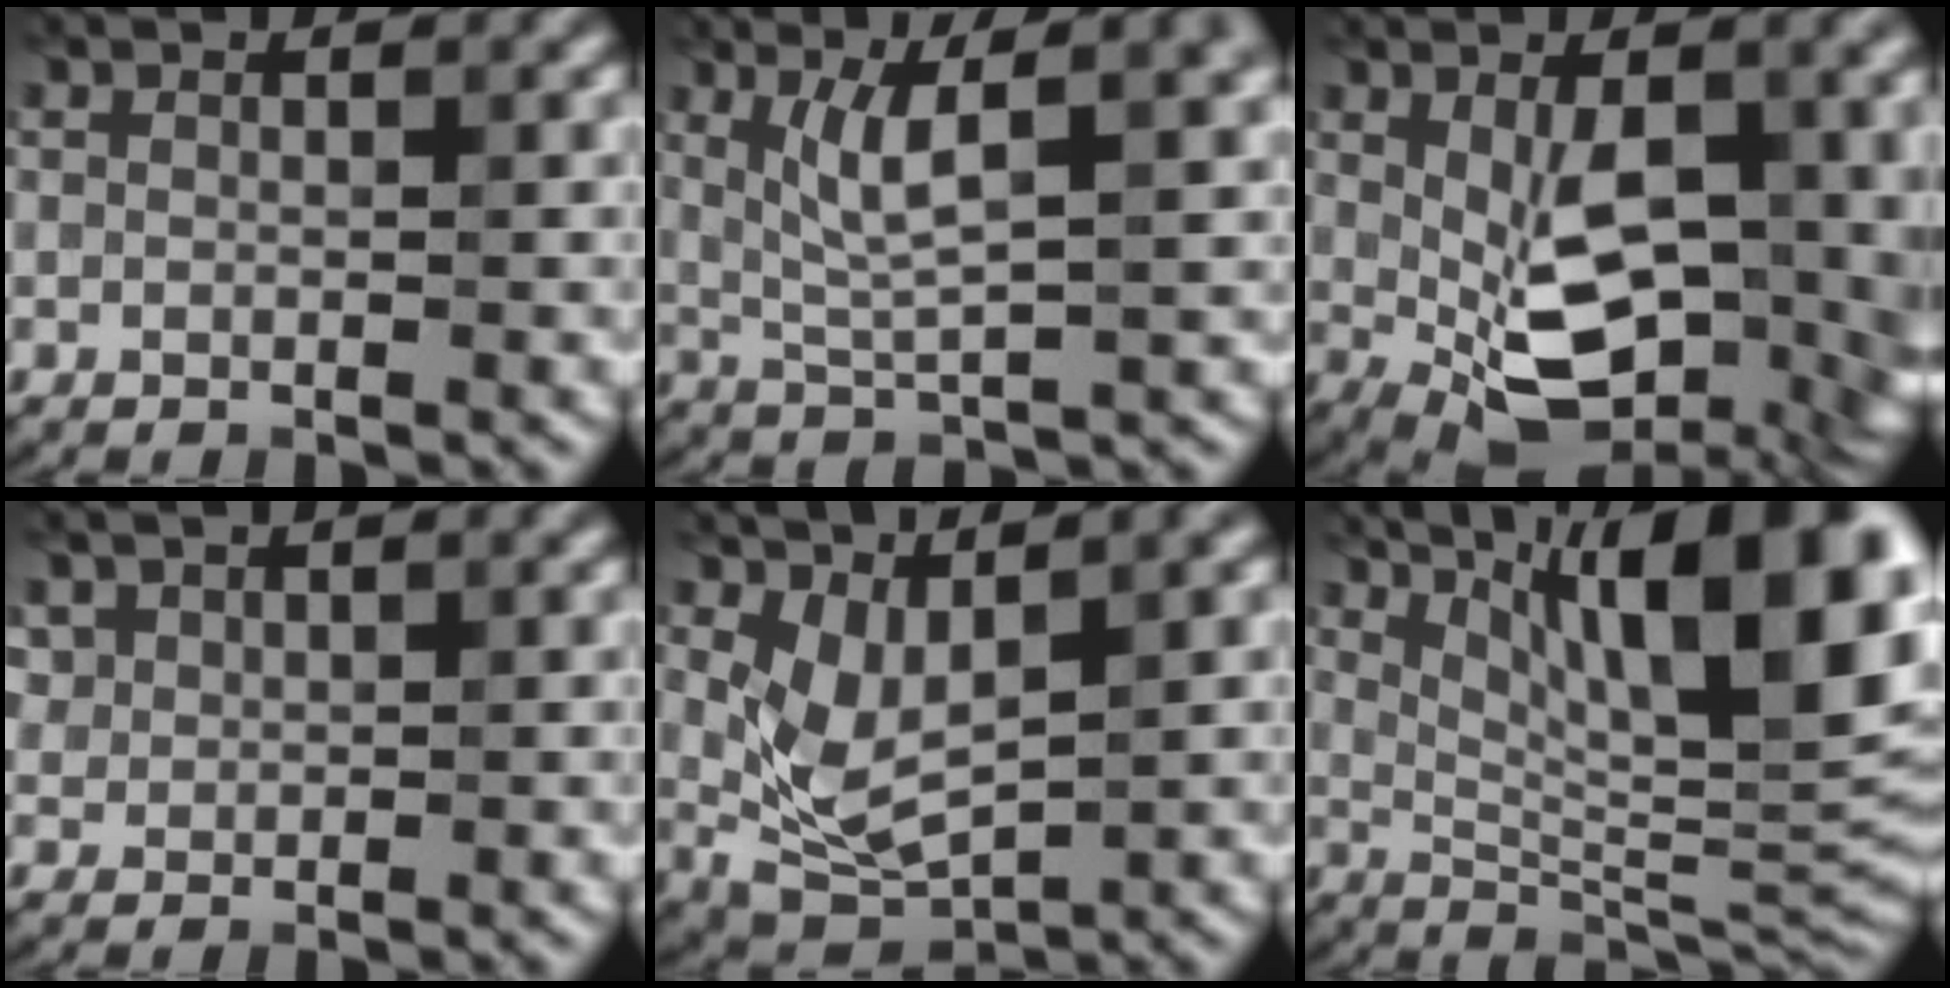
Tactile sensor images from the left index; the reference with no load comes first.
{"total": 5.5, "force": [1.9, 1.1, 5.1], "torque": [-0.094, 0.005, 0.036]}
{"total": 11.1, "force": [-0.2, 5.8, 9.5], "torque": [-0.152, -0.032, 0.014]}
{"total": 1.2, "force": [0.3, 0.4, -1.1], "torque": [0.021, -0.006, 0.011]}
{"total": 3.9, "force": [0.6, 1.7, 3.4], "torque": [-0.084, -0.015, 0.017]}
{"total": 14.5, "force": [5.9, 4.2, 12.6], "torque": [-0.169, 0.015, 0.101]}